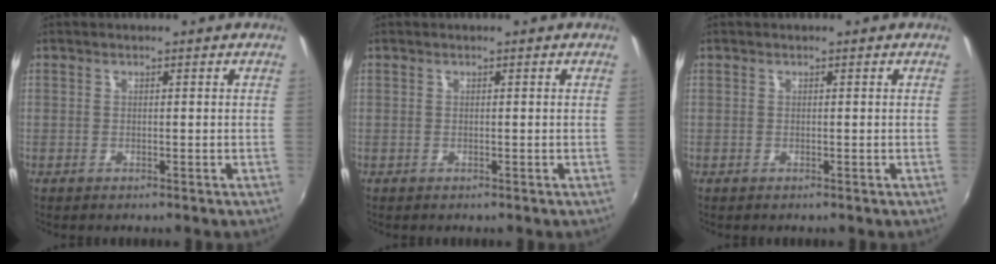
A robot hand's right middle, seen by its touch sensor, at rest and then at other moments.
{"total": 0.0}
{"total": 0.0}